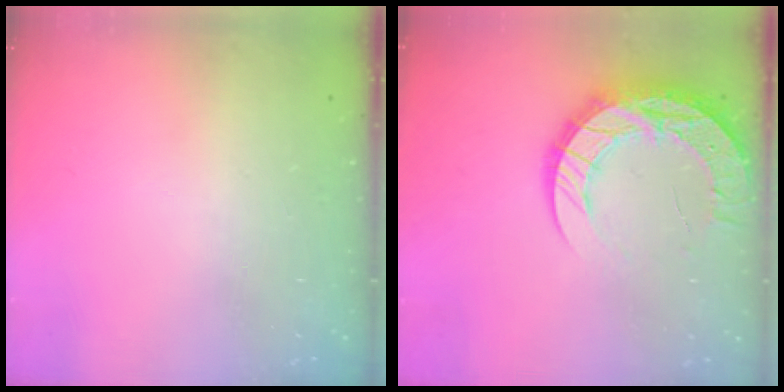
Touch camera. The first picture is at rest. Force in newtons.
{"total": 15.4, "press": 15.4, "slide": 1.1}